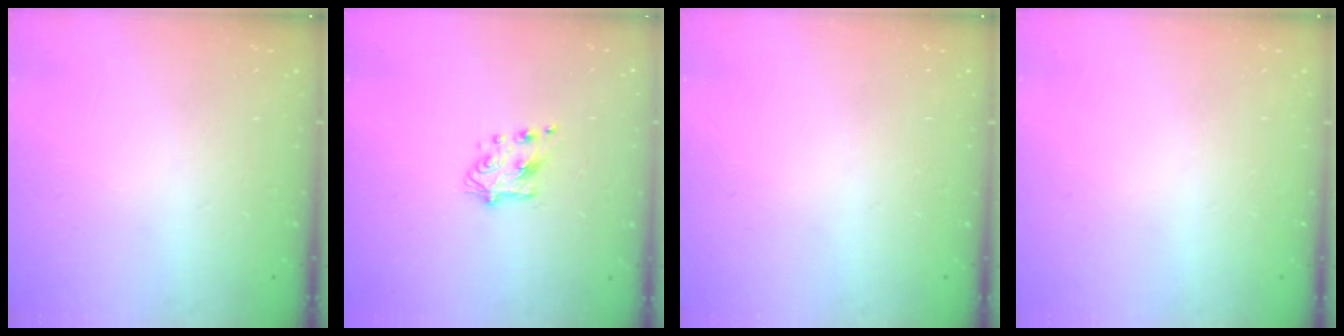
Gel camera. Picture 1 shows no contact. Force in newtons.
{"total": 6.4, "press": 6.4, "slide": 0.5}
{"total": 0.0}
{"total": 0.0}